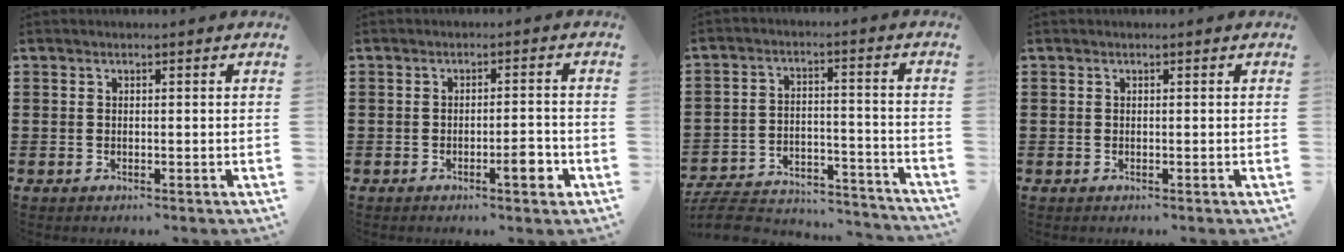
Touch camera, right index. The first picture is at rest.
{"total": 4.4, "force": [-2.0, 0.8, 3.9], "torque": [-0.051, -0.004, -0.034]}
{"total": 7.7, "force": [-7.2, 1.5, 2.3], "torque": [-0.046, 0.013, -0.143]}
{"total": 0.0}